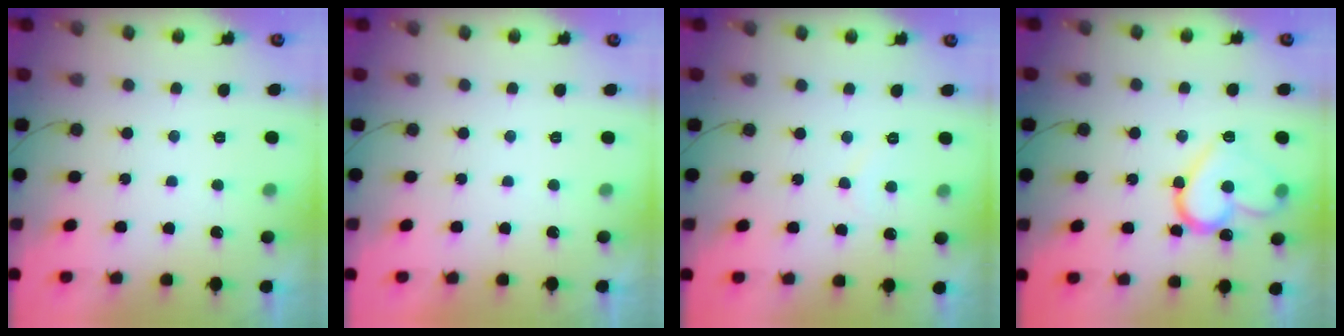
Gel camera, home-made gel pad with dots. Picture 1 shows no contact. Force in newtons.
{"total": 1.8, "press": 1.8, "slide": 0.1}
{"total": 4.5, "press": 4.5, "slide": 0.3}
{"total": 15.4, "press": 15.3, "slide": 1.7}